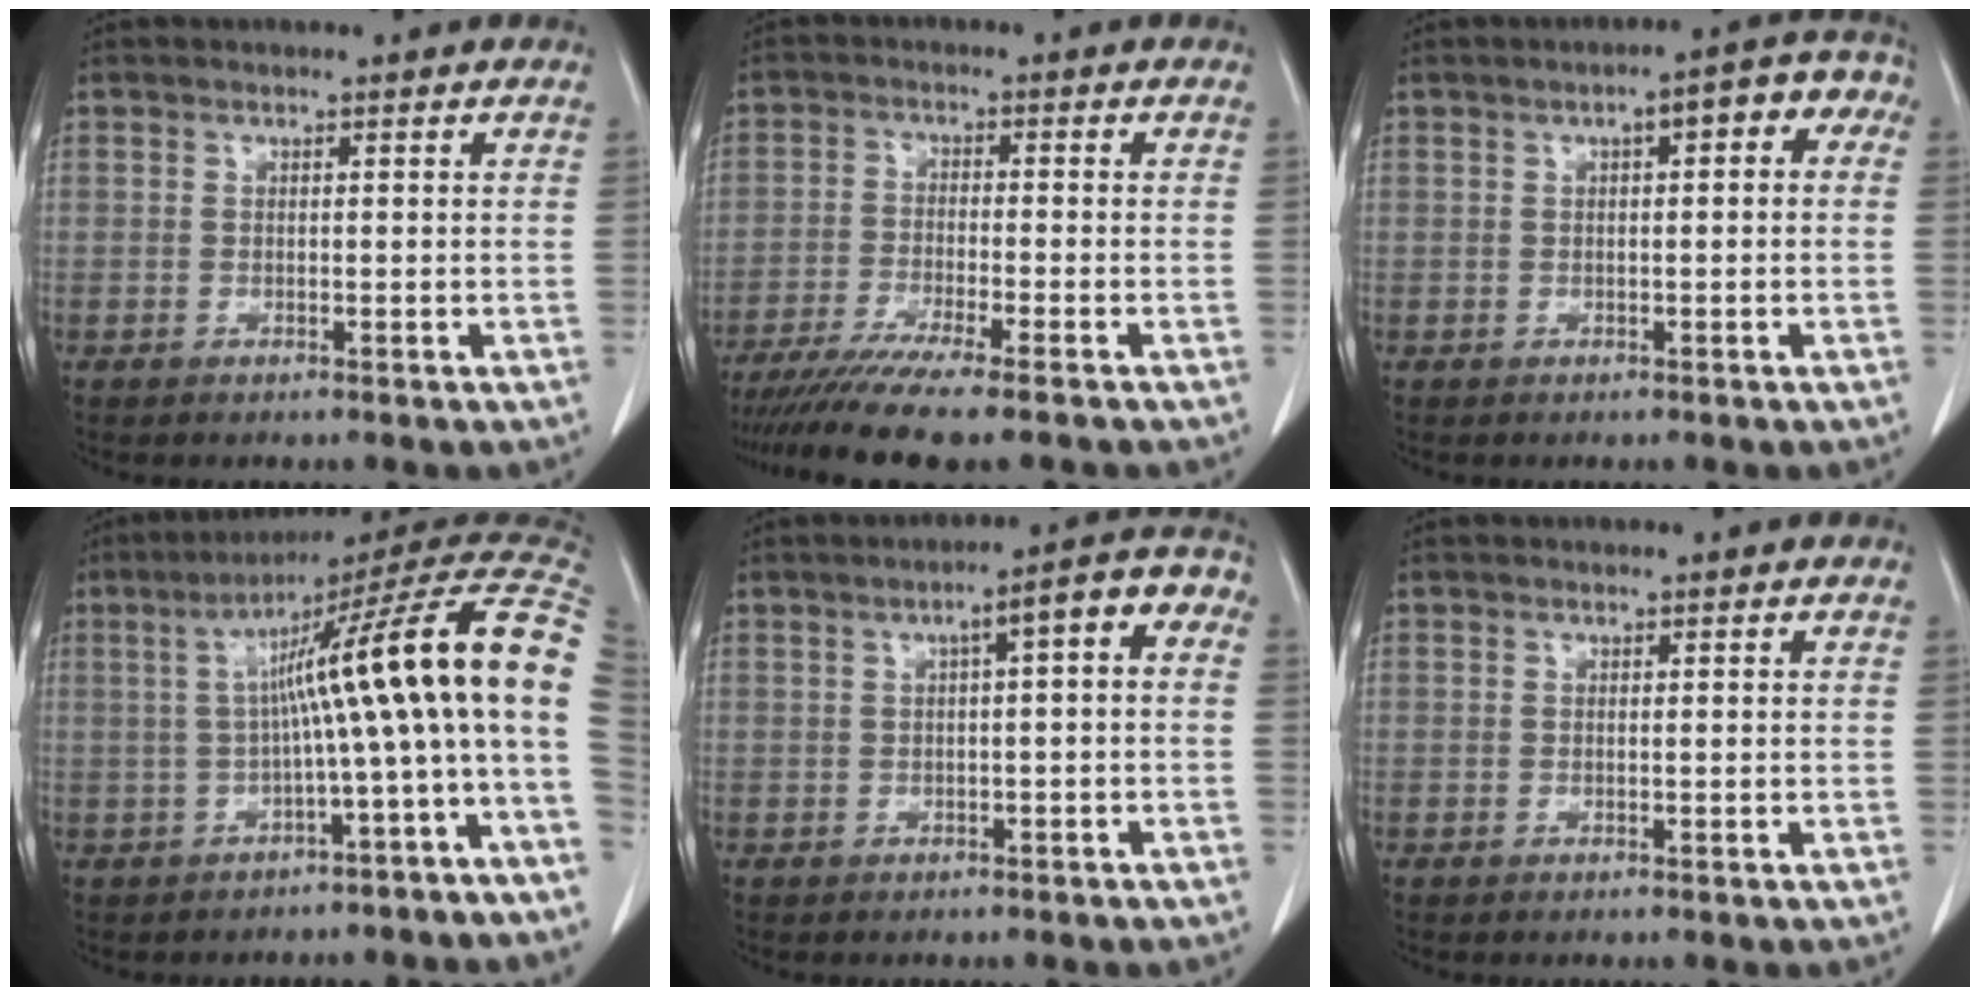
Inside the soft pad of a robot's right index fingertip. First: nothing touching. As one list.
[{"total": 11.7, "force": [-9.8, -0.4, 6.5], "torque": [-0.090, -0.028, -0.154]}, {"total": 6.0, "force": [1.5, 2.0, 5.4], "torque": [-0.062, 0.035, 0.011]}, {"total": 15.5, "force": [-1.0, -1.0, 15.5], "torque": [-0.209, 0.044, -0.022]}, {"total": 6.6, "force": [0.9, 1.3, 6.4], "torque": [-0.082, 0.032, 0.003]}, {"total": 0.0}]